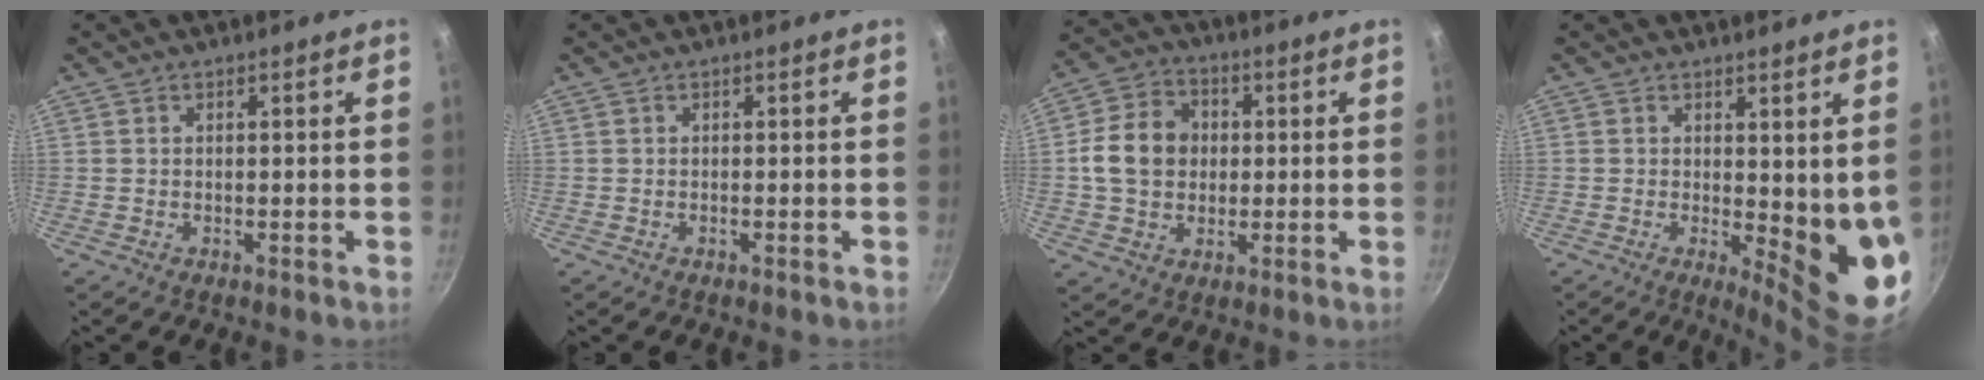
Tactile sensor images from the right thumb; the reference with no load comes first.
{"total": 0.0}
{"total": 12.6, "force": [0.0, 10.1, 7.5], "torque": [-0.107, 0.023, -0.017]}
{"total": 10.1, "force": [0.5, 3.4, 9.5], "torque": [-0.097, -0.027, 0.014]}